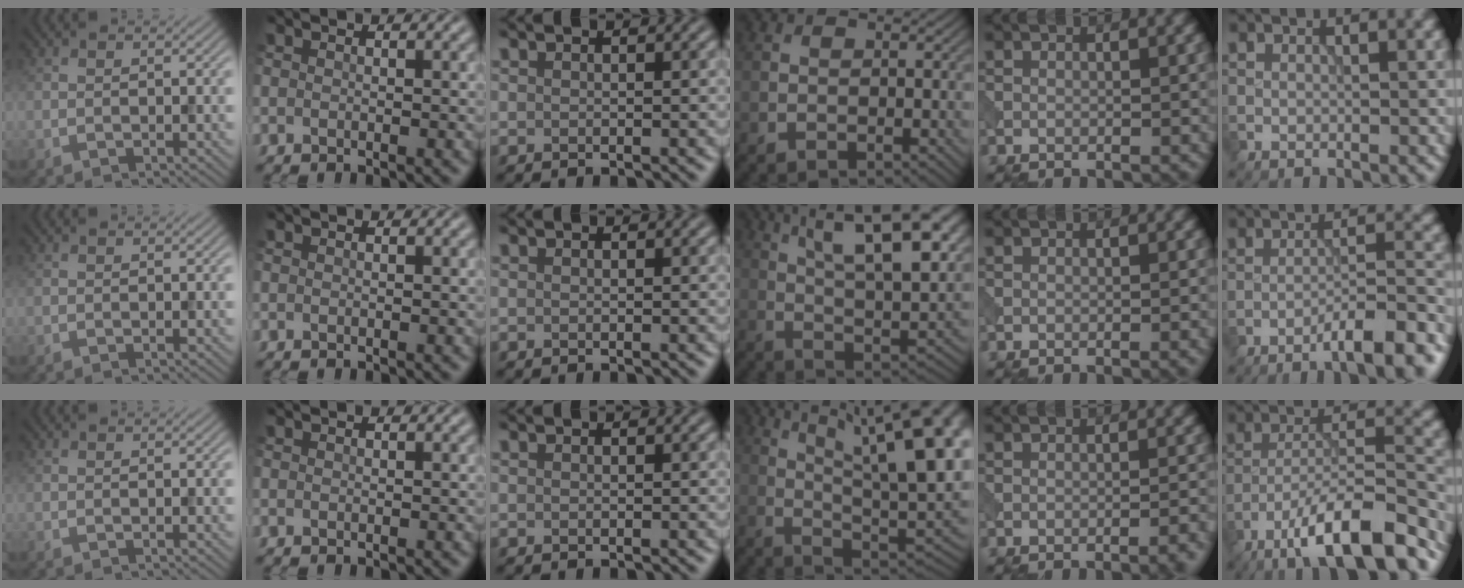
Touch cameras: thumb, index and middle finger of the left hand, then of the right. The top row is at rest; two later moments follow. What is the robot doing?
{"motion": "pour", "object": "beaker"}